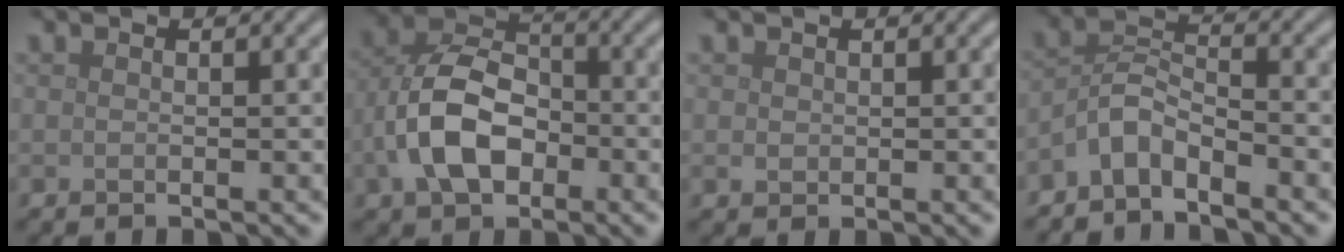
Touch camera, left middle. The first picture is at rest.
{"total": 7.4, "force": [-2.0, 4.8, 5.3], "torque": [-0.106, 0.010, -0.042]}
{"total": 0.7, "force": [0.2, 0.7, 0.3], "torque": [-0.004, -0.002, 0.002]}
{"total": 3.4, "force": [-2.7, 1.1, 1.8], "torque": [-0.033, 0.010, -0.064]}